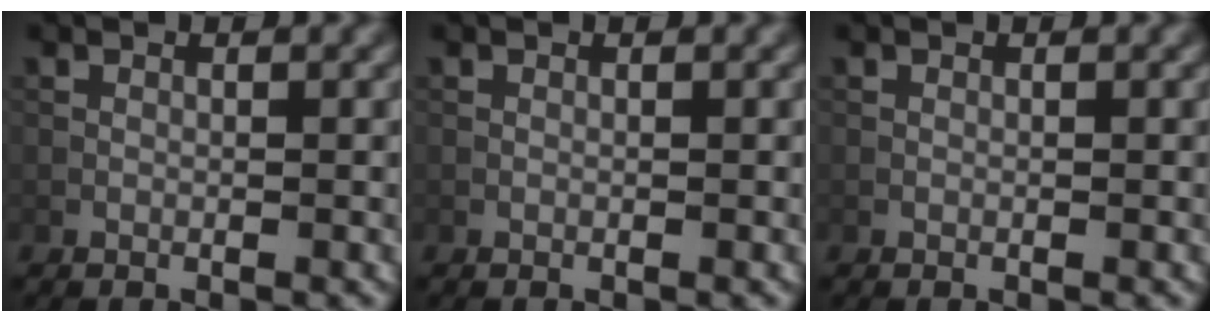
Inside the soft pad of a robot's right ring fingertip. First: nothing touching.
{"total": 0.0}
{"total": 0.0}